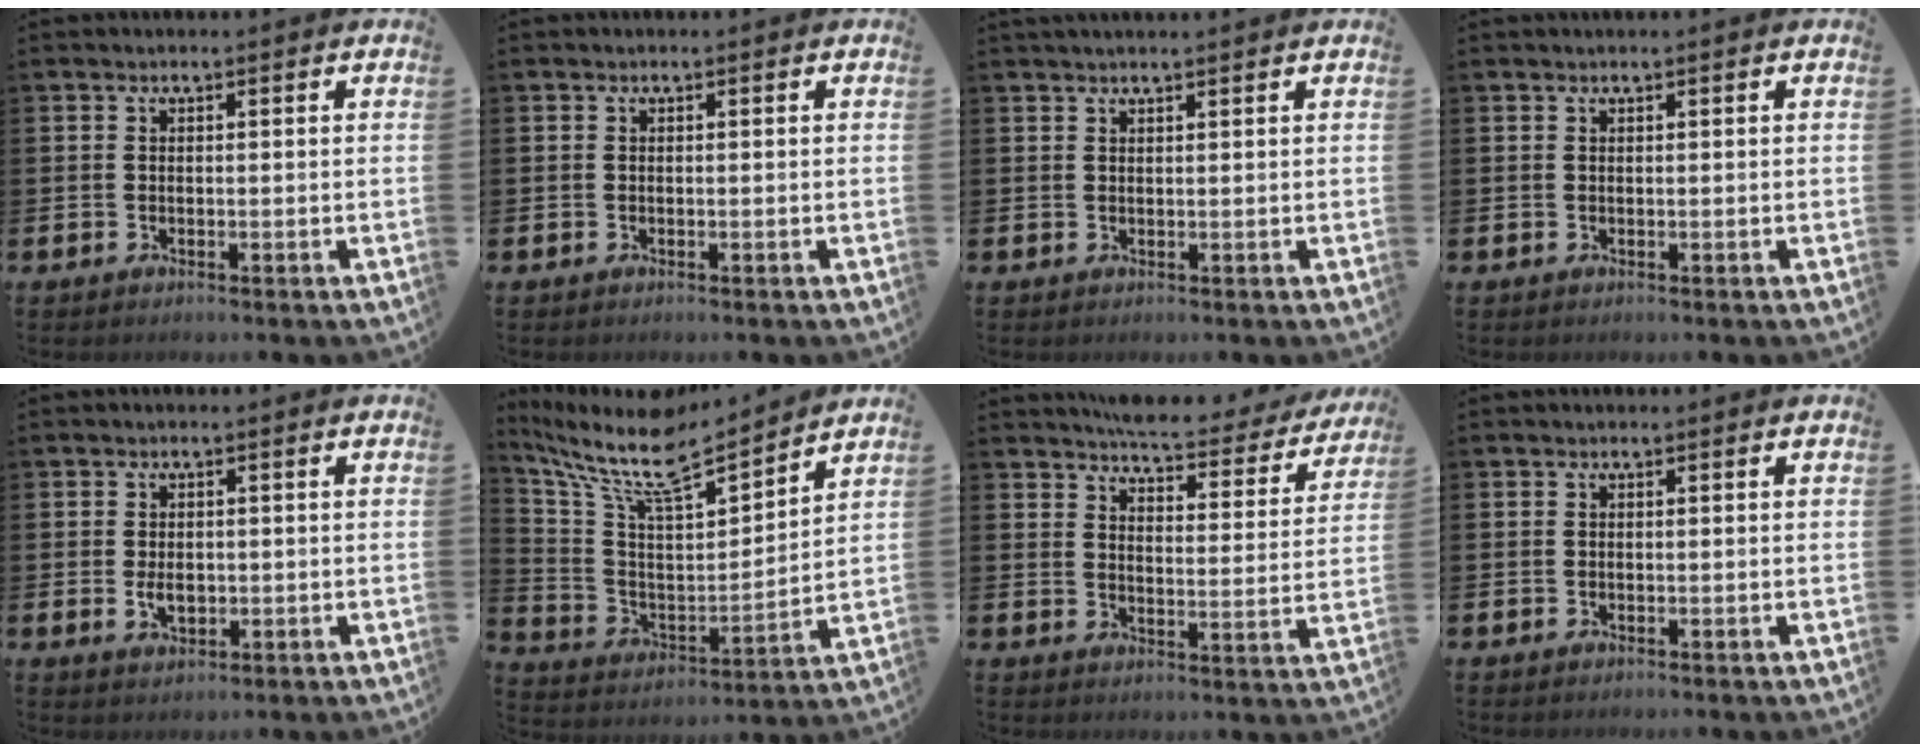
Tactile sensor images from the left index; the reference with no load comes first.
{"total": 0.0}
{"total": 1.8, "force": [1.7, -0.1, 0.5], "torque": [-0.009, -0.003, 0.031]}
{"total": 0.0}
{"total": 2.4, "force": [0.0, 1.6, 1.9], "torque": [-0.020, -0.001, -0.005]}
{"total": 11.2, "force": [9.6, 2.5, 5.1], "torque": [-0.138, -0.065, 0.161]}
{"total": 5.4, "force": [5.1, 0.8, 1.4], "torque": [-0.040, -0.039, 0.084]}
{"total": 0.0}